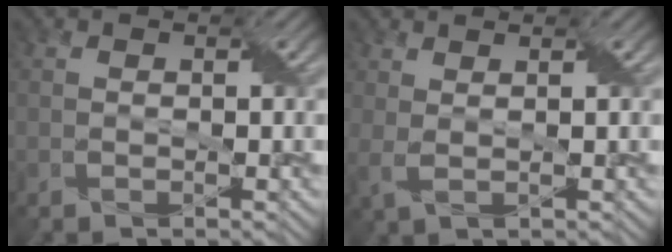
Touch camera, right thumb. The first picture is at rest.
{"total": 2.1, "force": [1.2, 0.4, 1.7], "torque": [-0.044, 0.006, 0.025]}